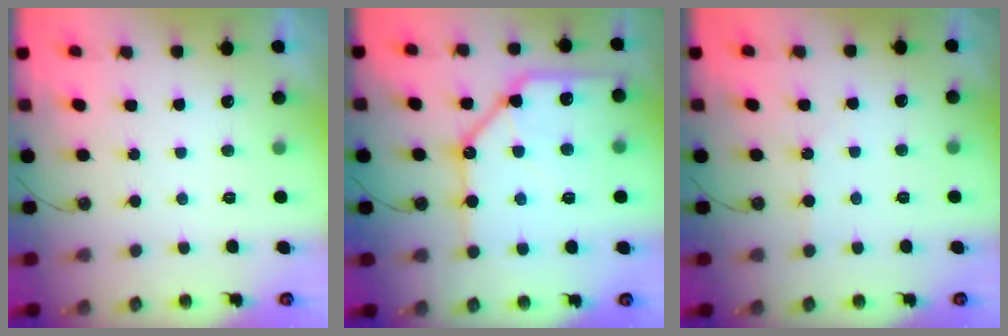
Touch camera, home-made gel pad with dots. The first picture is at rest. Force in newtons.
{"total": 20.3, "press": 20.2, "slide": 2.2}
{"total": 1.5, "press": 1.5, "slide": 0.3}